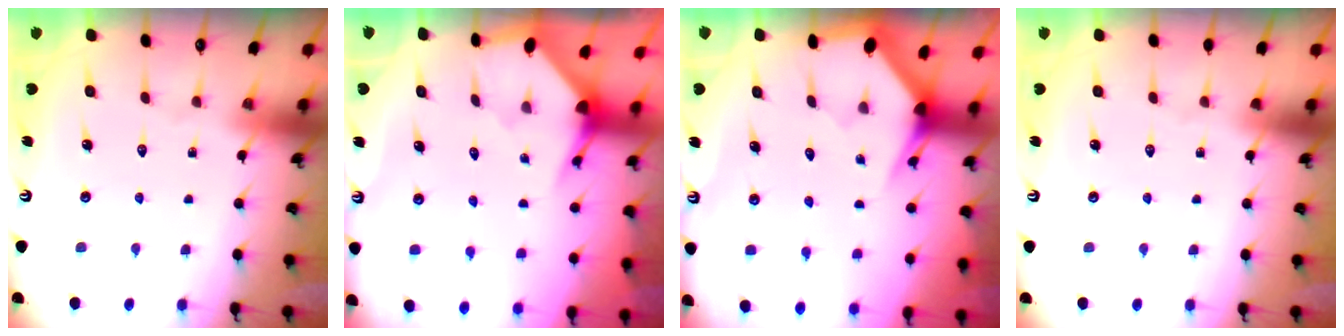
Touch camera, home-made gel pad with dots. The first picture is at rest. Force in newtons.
{"total": 2.9, "press": 2.9, "slide": 0.3}
{"total": 2.9, "press": 2.9, "slide": 0.0}
{"total": 0.0}